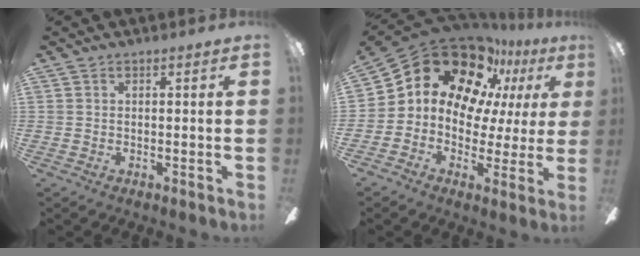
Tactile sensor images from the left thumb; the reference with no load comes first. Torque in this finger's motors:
{"motor_torque": [1.40, 3.61, 0.20, 0.03, 0.10]}